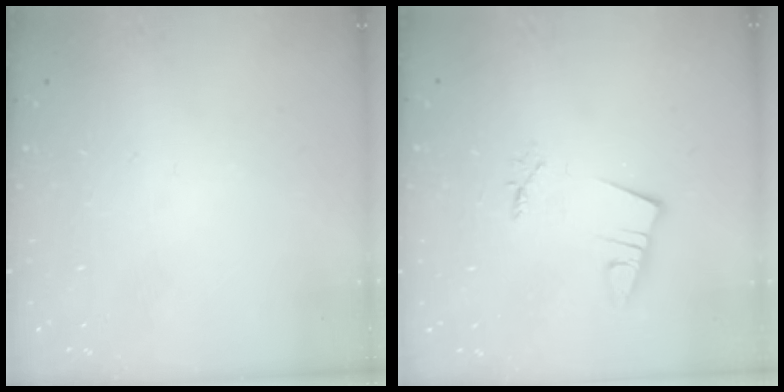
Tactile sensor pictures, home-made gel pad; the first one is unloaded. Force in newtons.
{"total": 2.4, "press": 2.4, "slide": 0.3}